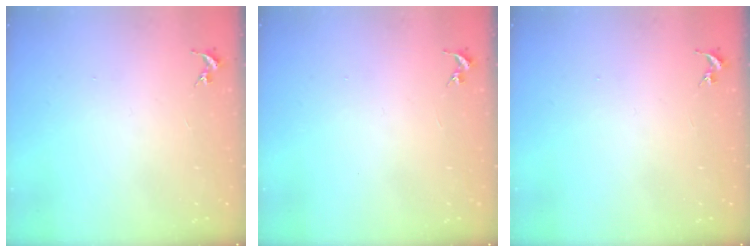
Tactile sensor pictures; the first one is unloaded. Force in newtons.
{"total": 0.0}
{"total": 0.0}